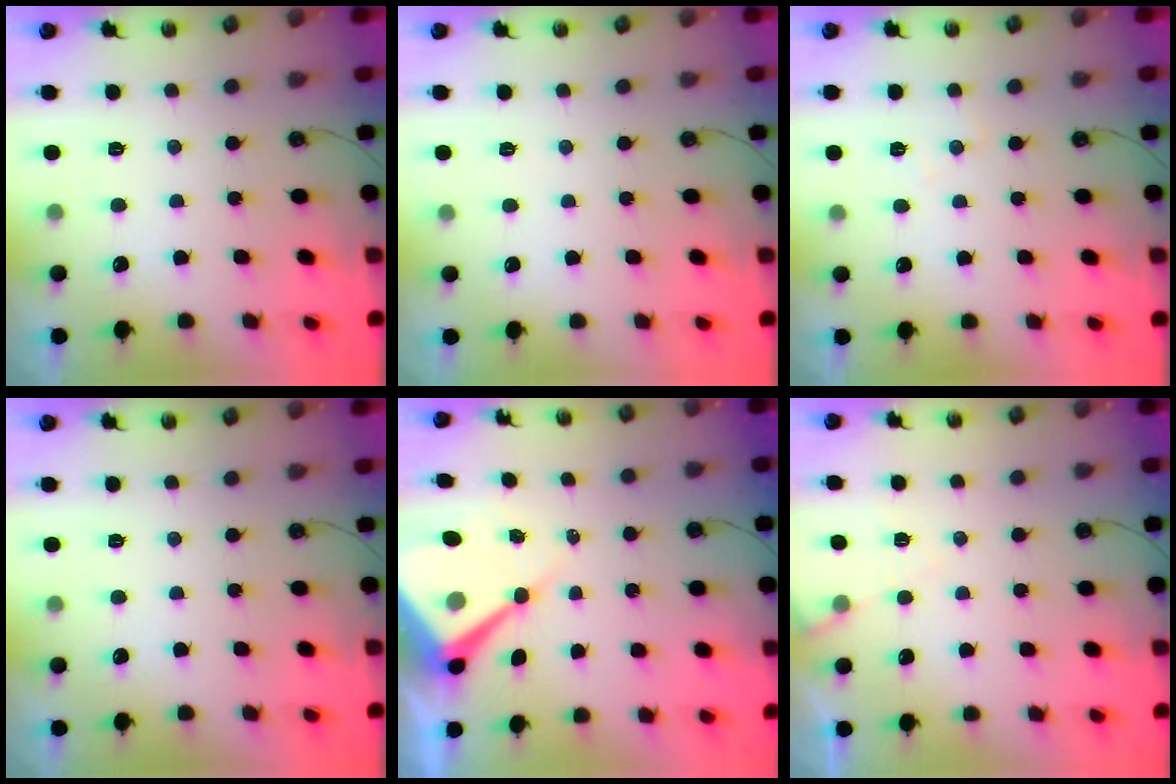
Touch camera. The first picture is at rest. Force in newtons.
{"total": 2.8, "press": 2.8, "slide": 0.5}
{"total": 5.3, "press": 5.3, "slide": 0.8}
{"total": 0.0}
{"total": 10.0, "press": 9.9, "slide": 1.1}
{"total": 5.0, "press": 5.0, "slide": 0.7}